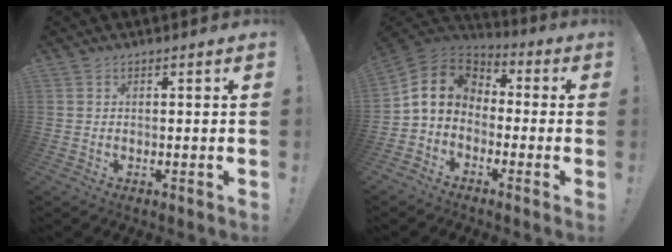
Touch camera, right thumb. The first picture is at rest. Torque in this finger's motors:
{"motor_torque": [1.60, 0.41, 0.03, -0.03, 0.29]}